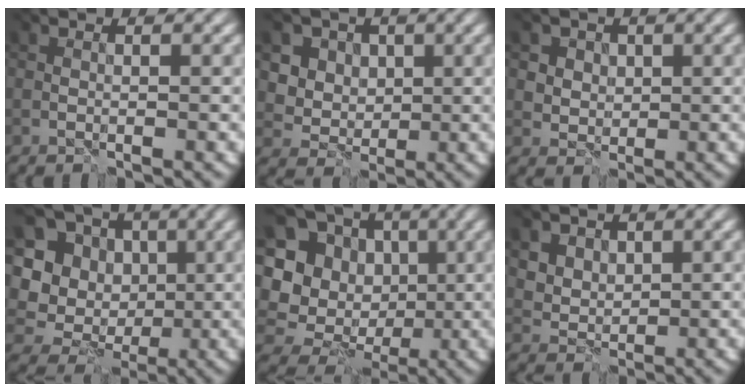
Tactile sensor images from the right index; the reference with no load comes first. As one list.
[{"total": 5.7, "force": [2.7, 4.8, 1.4], "torque": [-0.033, -0.002, 0.047]}, {"total": 4.4, "force": [2.4, 3.4, 1.3], "torque": [-0.033, 0.005, 0.036]}, {"total": 12.8, "force": [2.2, 11.6, 4.9], "torque": [-0.158, 0.022, 0.031]}, {"total": 14.3, "force": [1.2, 13.4, 5.0], "torque": [-0.156, 0.028, 0.014]}, {"total": 3.4, "force": [2.2, 2.4, 0.8], "torque": [-0.040, -0.007, 0.054]}]